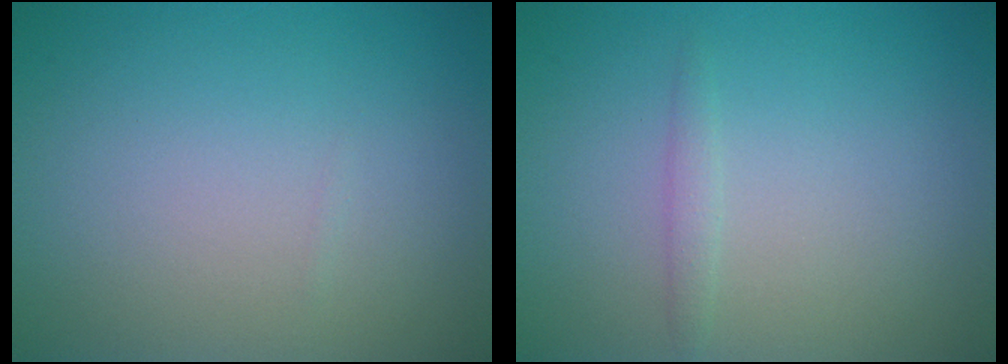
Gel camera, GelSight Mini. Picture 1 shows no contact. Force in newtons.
{"total": 0.8, "press": 0.8, "slide": 0.0}